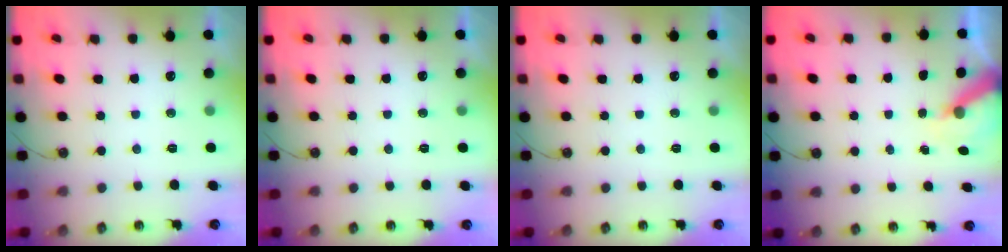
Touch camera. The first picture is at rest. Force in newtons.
{"total": 0.0}
{"total": 0.0}
{"total": 6.0, "press": 6.0, "slide": 0.5}